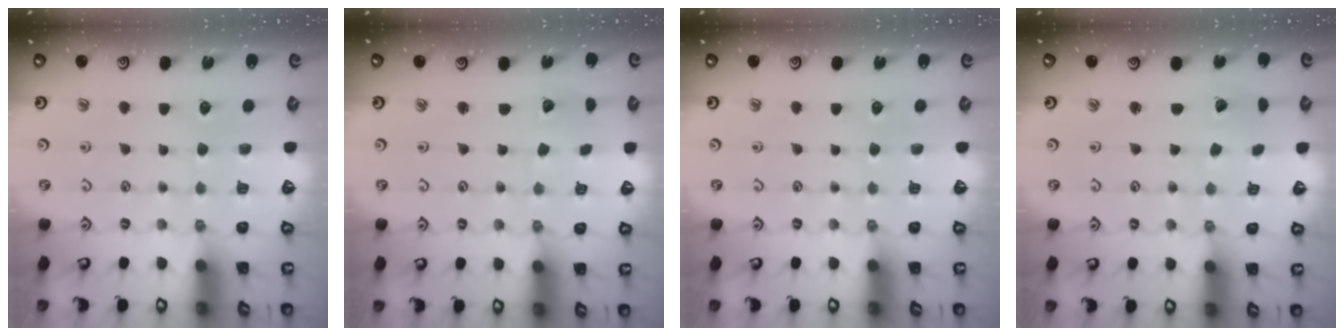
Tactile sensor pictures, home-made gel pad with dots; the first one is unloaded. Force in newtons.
{"total": 1.7, "press": 1.7, "slide": 0.1}
{"total": 0.0}
{"total": 1.8, "press": 1.8, "slide": 0.2}